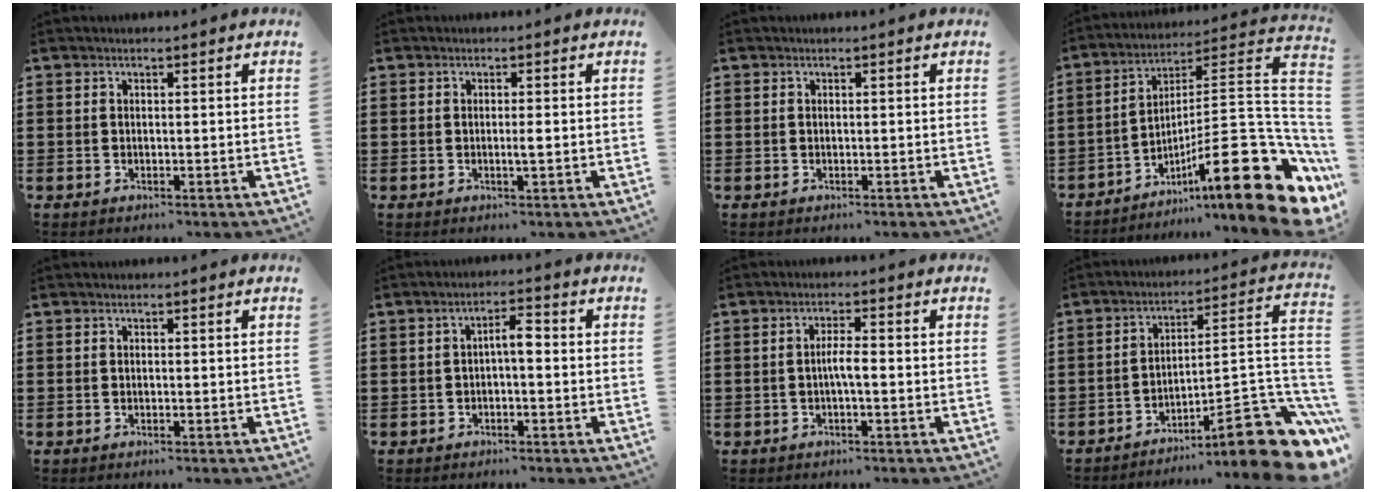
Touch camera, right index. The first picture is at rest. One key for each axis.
{"total": 1.2, "fx": -0.2, "fy": 0.0, "fz": 1.2, "tx": -0.022, "ty": -0.002, "tz": -0.004}
{"total": 0.0}
{"total": 18.9, "fx": -7.9, "fy": 4.2, "fz": 16.7, "tx": -0.243, "ty": 0.001, "tz": -0.129}
{"total": 0.0}
{"total": 2.9, "fx": -0.5, "fy": 0.8, "fz": 2.8, "tx": -0.052, "ty": 0.008, "tz": -0.012}
{"total": 2.6, "fx": -0.6, "fy": 0.3, "fz": 2.5, "tx": -0.052, "ty": -0.003, "tz": -0.013}
{"total": 11.9, "fx": -7.2, "fy": 2.7, "fz": 9.1, "tx": -0.116, "ty": -0.003, "tz": -0.127}